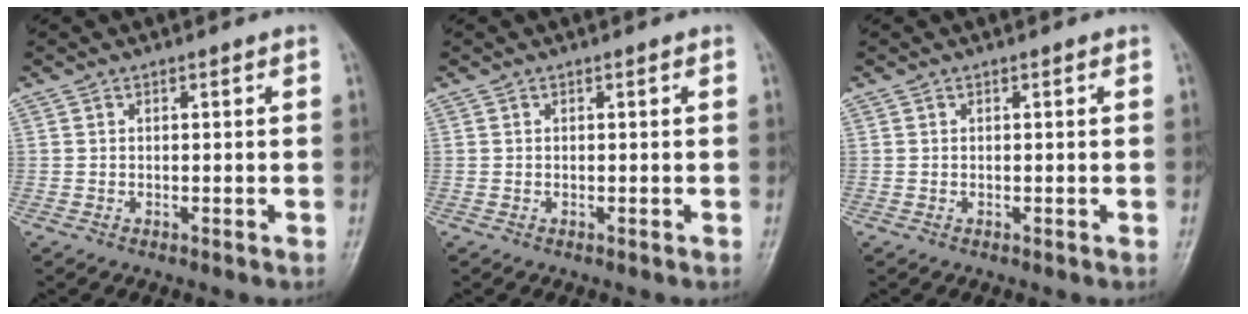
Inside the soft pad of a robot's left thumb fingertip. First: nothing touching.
{"total": 0.0}
{"total": 0.0}